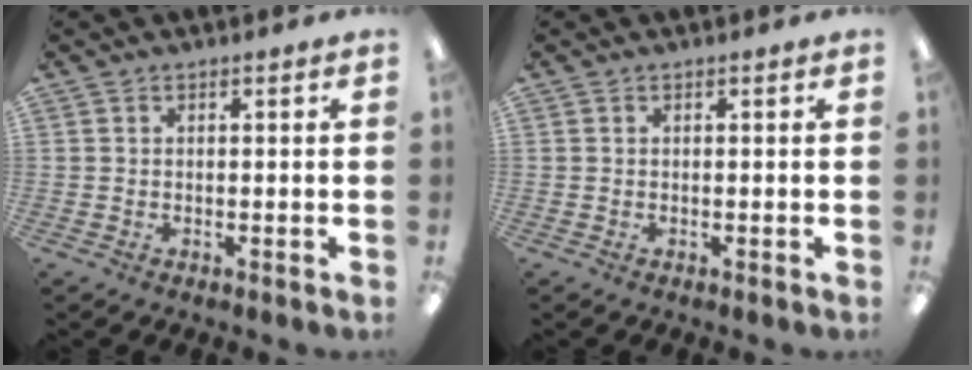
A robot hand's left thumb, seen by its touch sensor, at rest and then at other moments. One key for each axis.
{"total": 0.0}